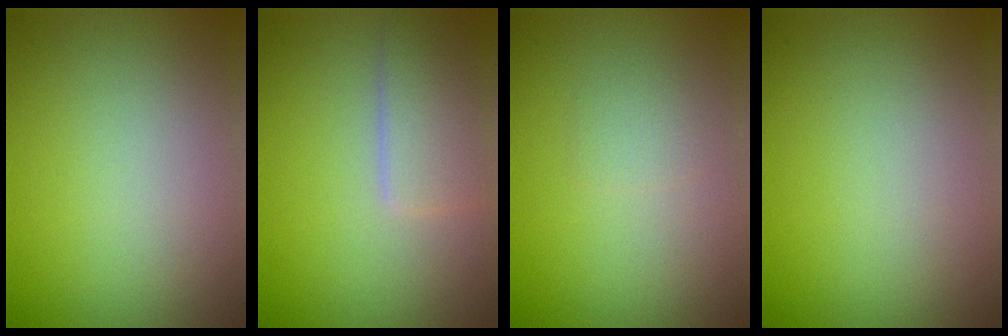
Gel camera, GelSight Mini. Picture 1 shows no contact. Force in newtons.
{"total": 3.2, "press": 3.2, "slide": 0.1}
{"total": 1.0, "press": 1.0, "slide": 0.1}
{"total": 0.0}